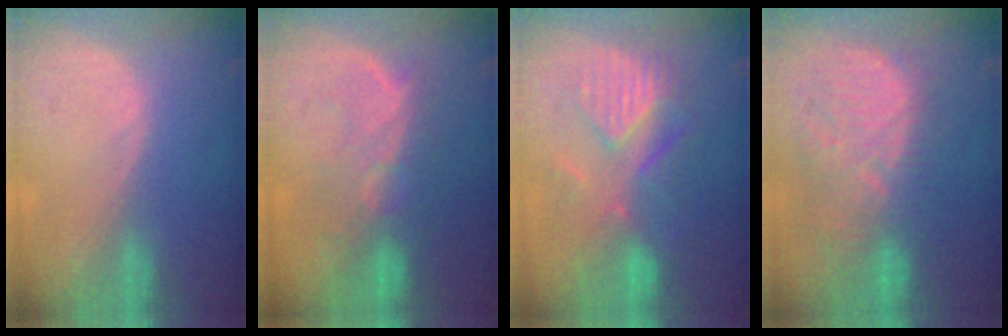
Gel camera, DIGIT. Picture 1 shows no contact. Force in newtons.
{"total": 9.7, "press": 8.4, "slide": 5.0}
{"total": 8.6, "press": 8.6, "slide": 0.3}
{"total": 11.4, "press": 11.0, "slide": 3.3}